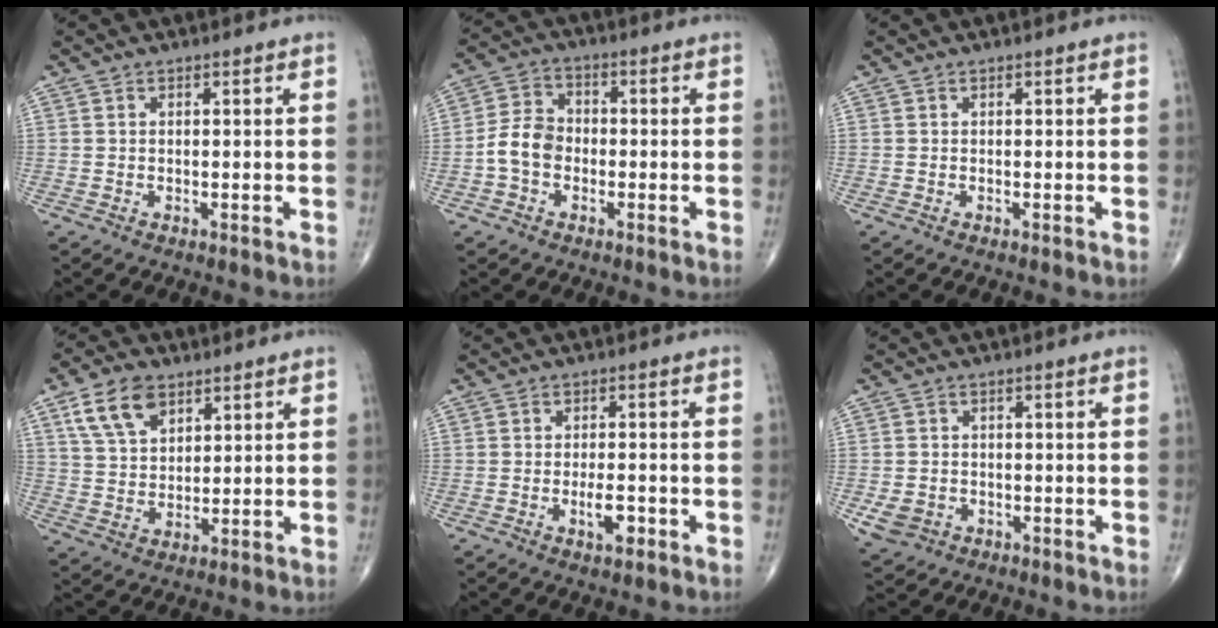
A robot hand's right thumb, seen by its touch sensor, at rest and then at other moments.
{"total": 6.9, "force": [-1.7, 5.2, 4.1], "torque": [-0.068, 0.024, -0.045]}
{"total": 0.0}
{"total": 9.7, "force": [5.2, 5.9, 5.7], "torque": [-0.089, -0.017, 0.102]}
{"total": 3.8, "force": [-1.5, 1.5, 3.2], "torque": [-0.047, 0.003, -0.024]}
{"total": 4.4, "force": [-1.5, 3.7, 1.9], "torque": [-0.033, 0.005, -0.019]}